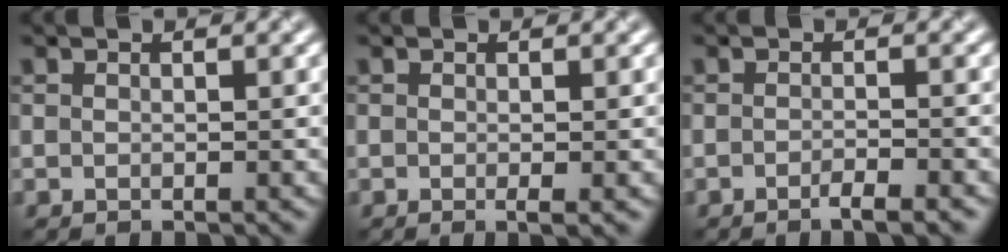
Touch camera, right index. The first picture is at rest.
{"total": 1.0, "force": [-0.2, 0.1, 0.9], "torque": [-0.016, -0.004, -0.002]}
{"total": 2.3, "force": [-1.4, 0.6, 1.7], "torque": [-0.019, -0.001, -0.026]}